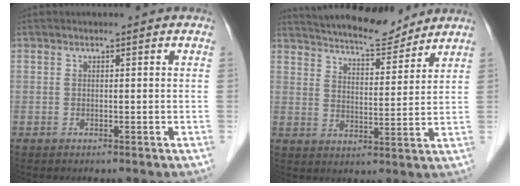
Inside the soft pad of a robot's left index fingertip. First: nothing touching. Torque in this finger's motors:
{"motor_torque": [0.66, -0.78, 0.27, 0.05]}